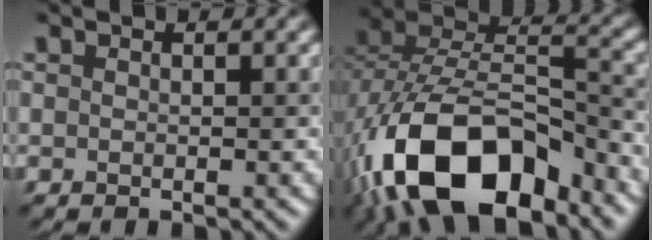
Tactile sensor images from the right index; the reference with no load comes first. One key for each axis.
{"total": 14.3, "fx": -7.4, "fy": 7.4, "fz": 9.7, "tx": -0.184, "ty": -0.001, "tz": -0.136}